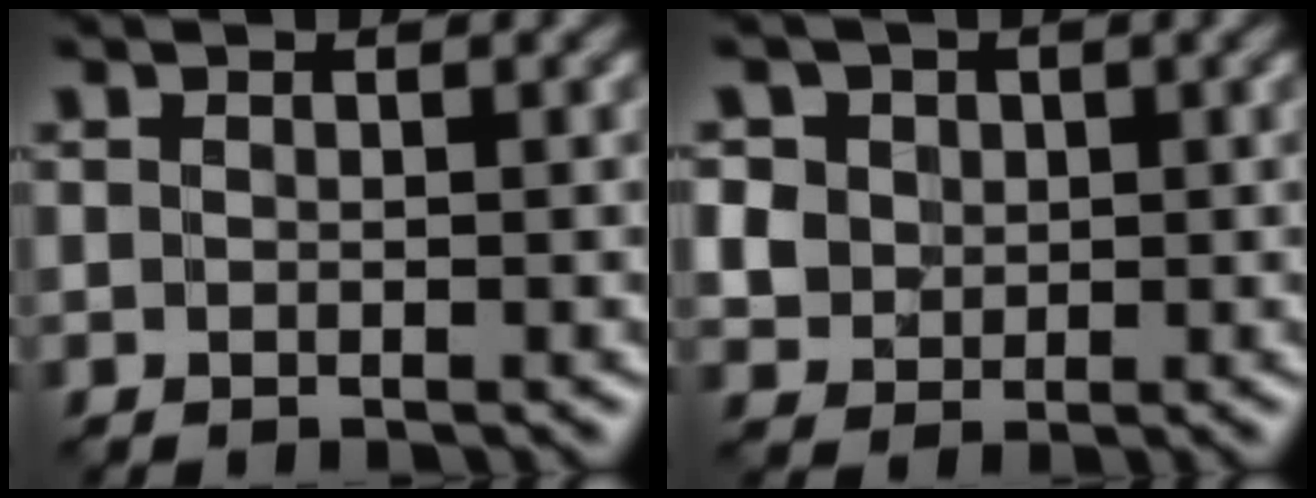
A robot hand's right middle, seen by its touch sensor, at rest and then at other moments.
{"total": 6.2, "force": [2.0, 5.4, 2.2], "torque": [-0.060, 0.026, 0.020]}